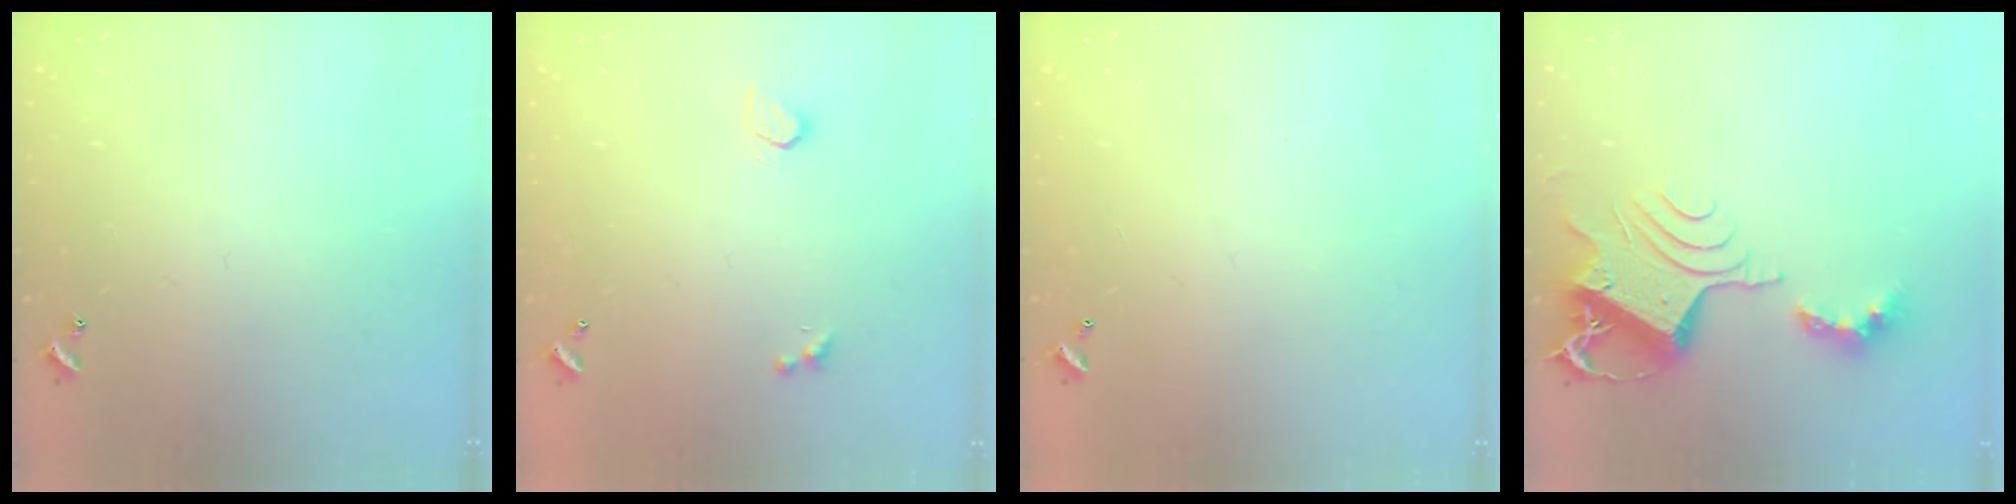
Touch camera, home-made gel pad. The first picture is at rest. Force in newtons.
{"total": 0.9, "press": 0.8, "slide": 0.4}
{"total": 2.7, "press": 2.7, "slide": 0.1}
{"total": 10.9, "press": 10.9, "slide": 1.2}